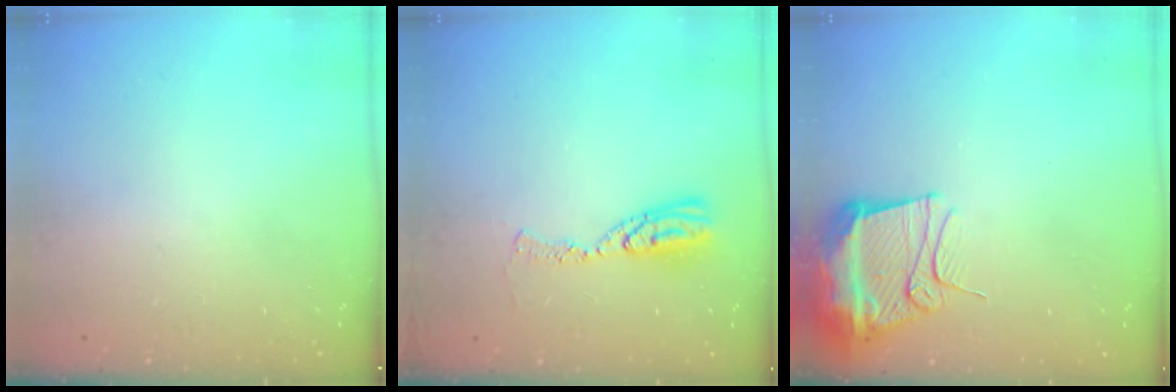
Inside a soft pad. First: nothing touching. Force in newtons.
{"total": 8.2, "press": 8.1, "slide": 0.7}
{"total": 13.4, "press": 13.4, "slide": 1.3}